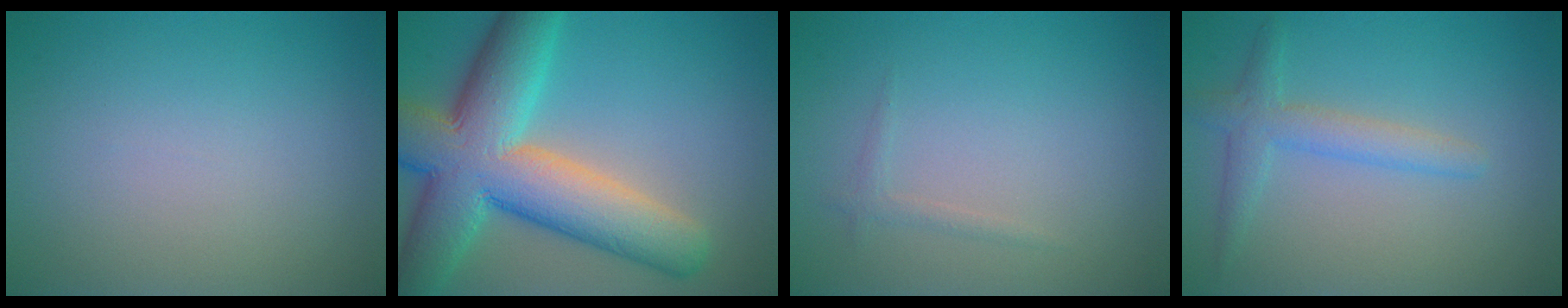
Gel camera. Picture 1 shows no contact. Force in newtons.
{"total": 12.6, "press": 12.5, "slide": 0.6}
{"total": 0.7, "press": 0.7, "slide": 0.1}
{"total": 2.8, "press": 2.7, "slide": 0.2}